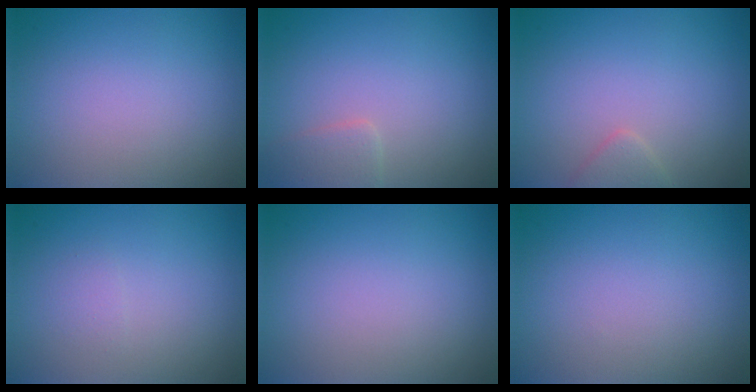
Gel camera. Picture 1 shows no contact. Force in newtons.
{"total": 1.7, "press": 1.7, "slide": 0.1}
{"total": 1.5, "press": 1.5, "slide": 0.1}
{"total": 0.7, "press": 0.7, "slide": 0.0}
{"total": 0.0}
{"total": 0.0}